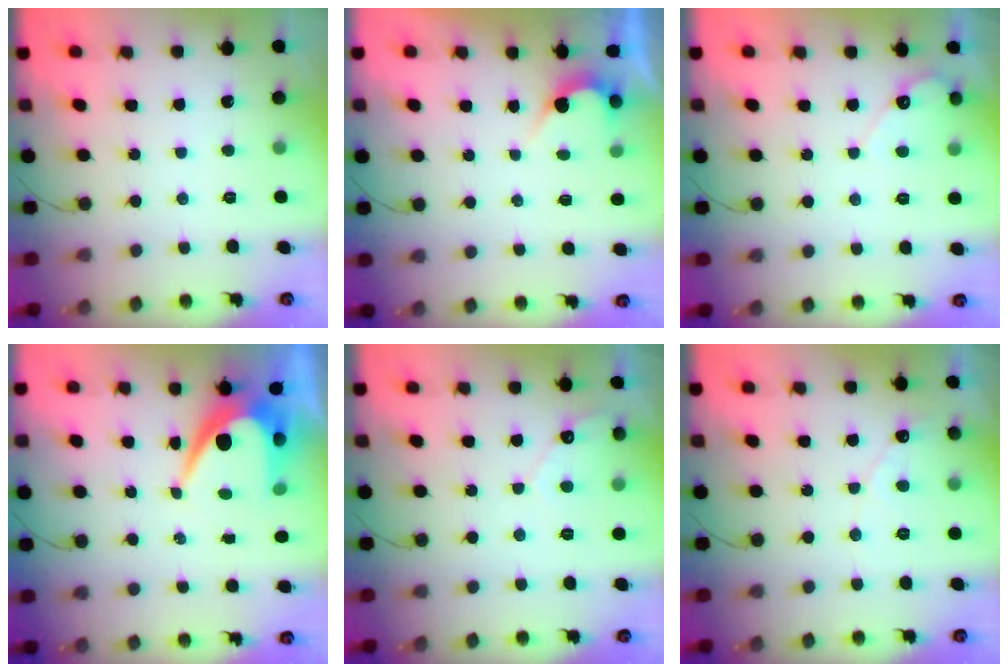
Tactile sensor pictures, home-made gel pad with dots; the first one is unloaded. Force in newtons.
{"total": 2.7, "press": 2.7, "slide": 0.2}
{"total": 3.8, "press": 3.8, "slide": 0.2}
{"total": 9.2, "press": 9.2, "slide": 0.4}
{"total": 5.0, "press": 5.0, "slide": 0.4}
{"total": 3.7, "press": 3.7, "slide": 0.2}